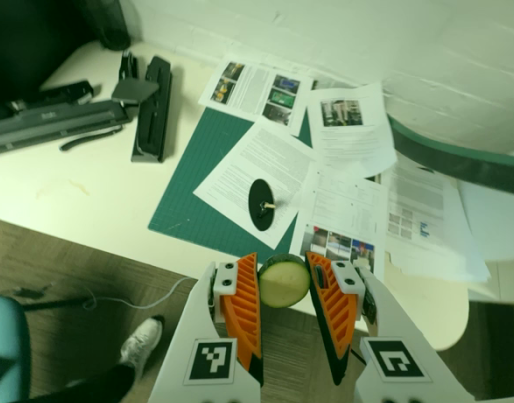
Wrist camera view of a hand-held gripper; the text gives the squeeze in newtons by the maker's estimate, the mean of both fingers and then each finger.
{"total": 9.5, "left": 10.2, "right": 8.9}